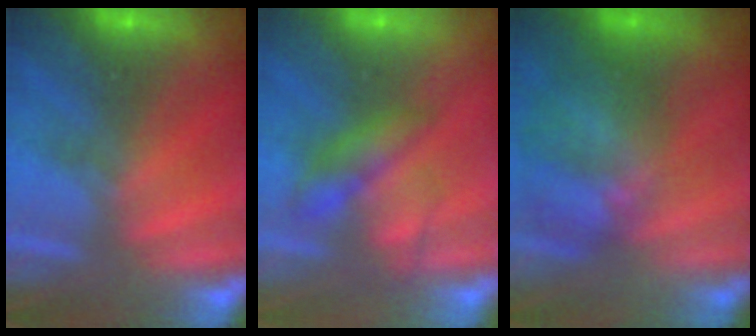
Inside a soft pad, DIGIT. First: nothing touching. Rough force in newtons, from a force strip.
{"total": 2.3}
{"total": 8.2}